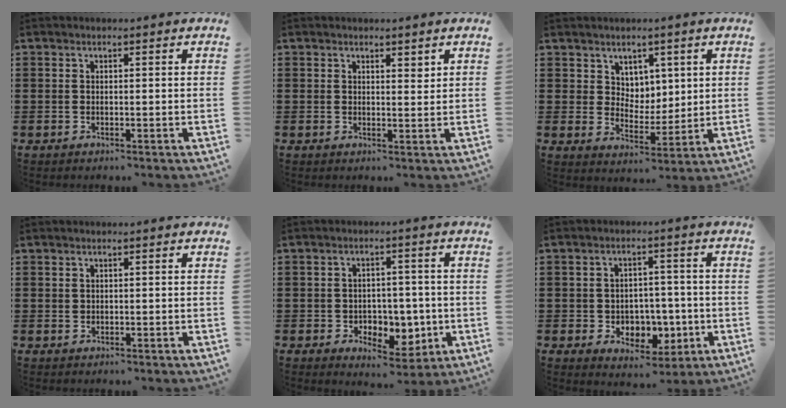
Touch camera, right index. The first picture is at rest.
{"total": 1.6, "force": [1.3, 0.7, 0.5], "torque": [-0.005, 0.001, 0.023]}
{"total": 4.8, "force": [3.0, 3.8, 0.4], "torque": [-0.029, 0.006, 0.055]}
{"total": 0.6, "force": [0.3, 0.5, 0.1], "torque": [-0.004, 0.004, 0.005]}
{"total": 4.7, "force": [-1.1, 4.0, 2.2], "torque": [-0.036, 0.002, -0.023]}
{"total": 5.1, "force": [-0.8, 4.5, 2.2], "torque": [-0.039, 0.006, -0.016]}